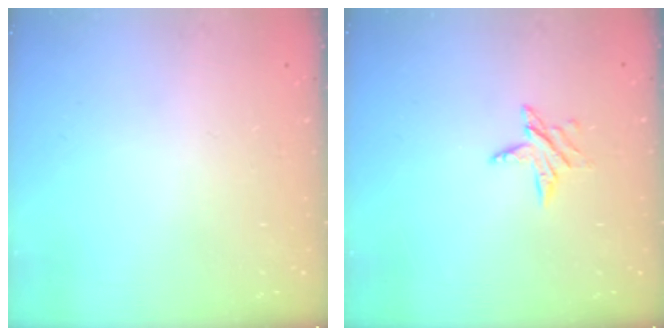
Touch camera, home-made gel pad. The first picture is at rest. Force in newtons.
{"total": 6.1, "press": 6.1, "slide": 0.7}